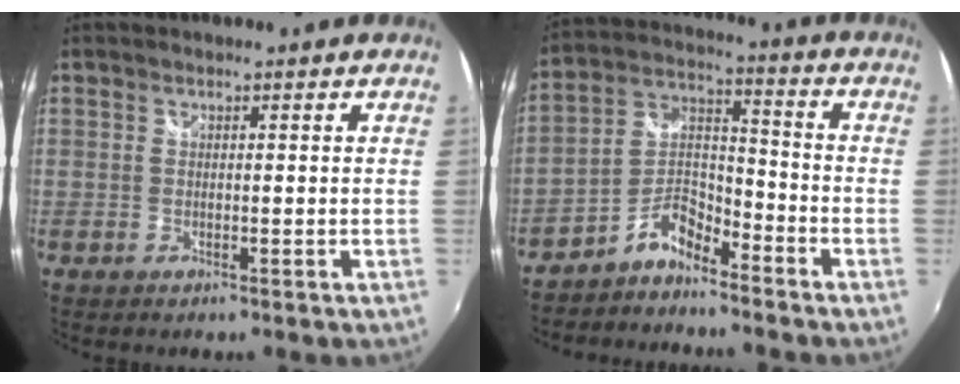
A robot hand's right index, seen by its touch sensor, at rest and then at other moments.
{"total": 6.8, "force": [-5.5, 2.3, 3.2], "torque": [-0.073, 0.035, -0.110]}